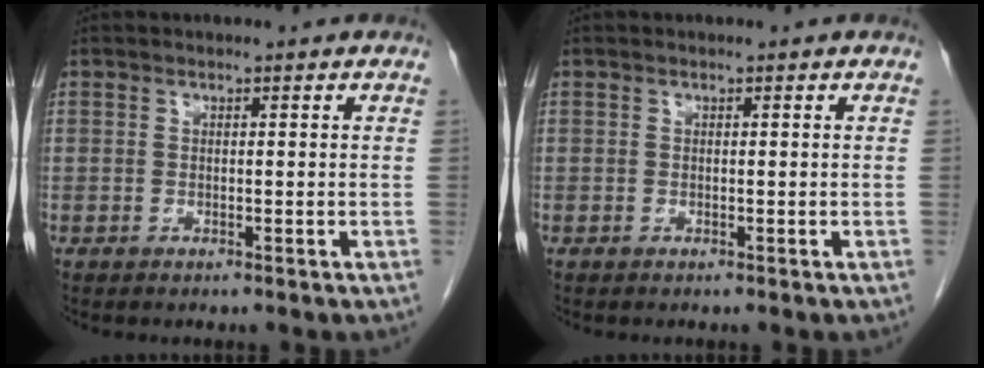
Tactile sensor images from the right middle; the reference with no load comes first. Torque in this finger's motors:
{"motor_torque": [0.10, 0.00, 0.04, 0.00]}